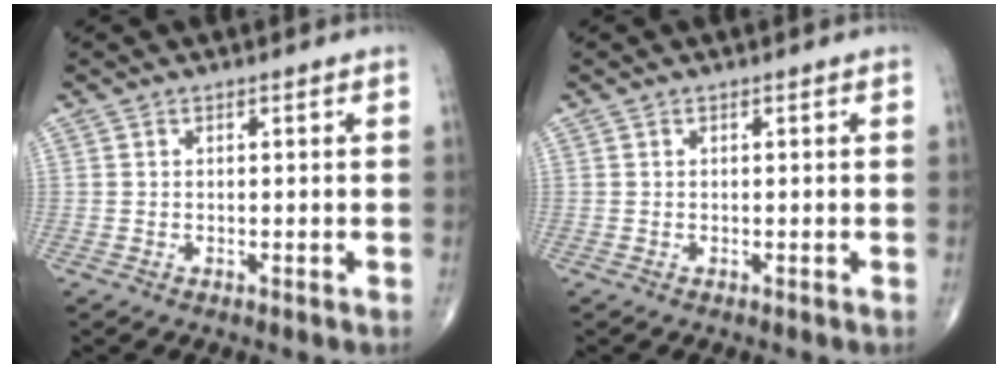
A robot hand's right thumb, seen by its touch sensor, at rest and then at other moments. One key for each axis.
{"total": 0.0}